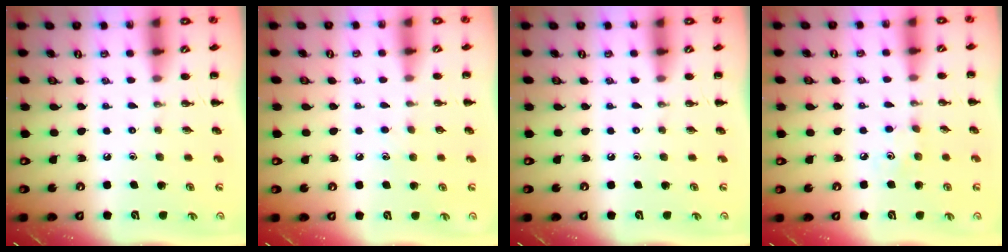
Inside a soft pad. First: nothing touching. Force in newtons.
{"total": 3.3, "press": 3.2, "slide": 1.0}
{"total": 0.0}
{"total": 3.6, "press": 3.5, "slide": 1.0}